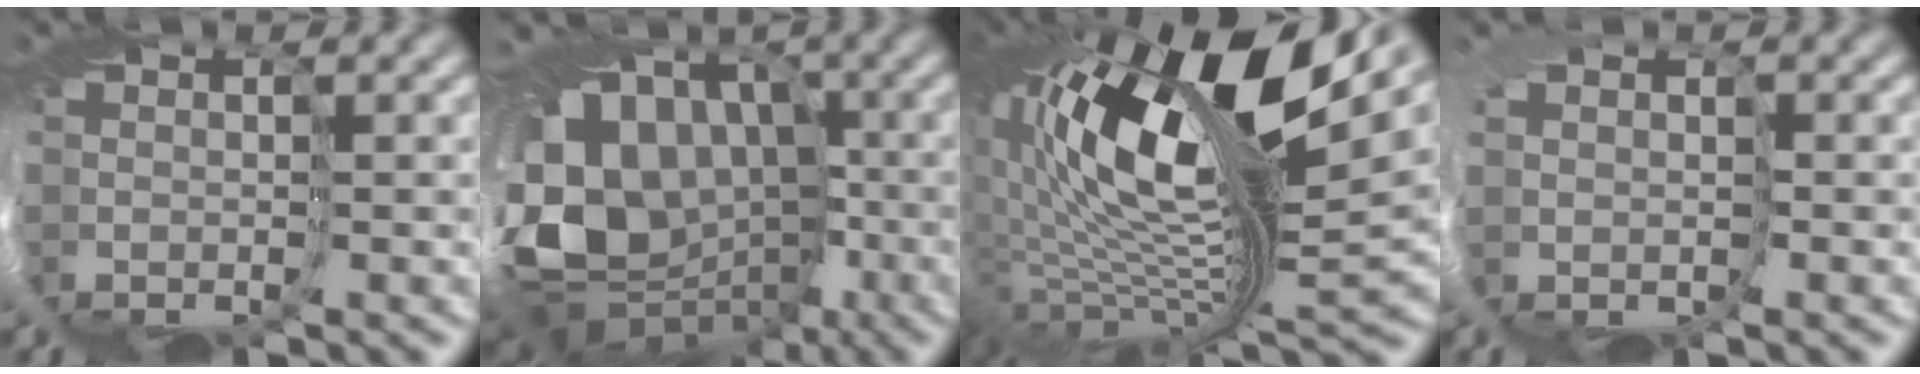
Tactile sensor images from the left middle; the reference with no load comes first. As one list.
[{"total": 12.9, "force": [-1.4, 11.0, 6.6], "torque": [-0.137, -0.010, -0.024]}, {"total": 14.5, "force": [5.4, 5.2, 12.4], "torque": [-0.233, -0.008, 0.088]}, {"total": 1.5, "force": [0.4, 1.4, 0.0], "torque": [-0.013, -0.004, 0.016]}]